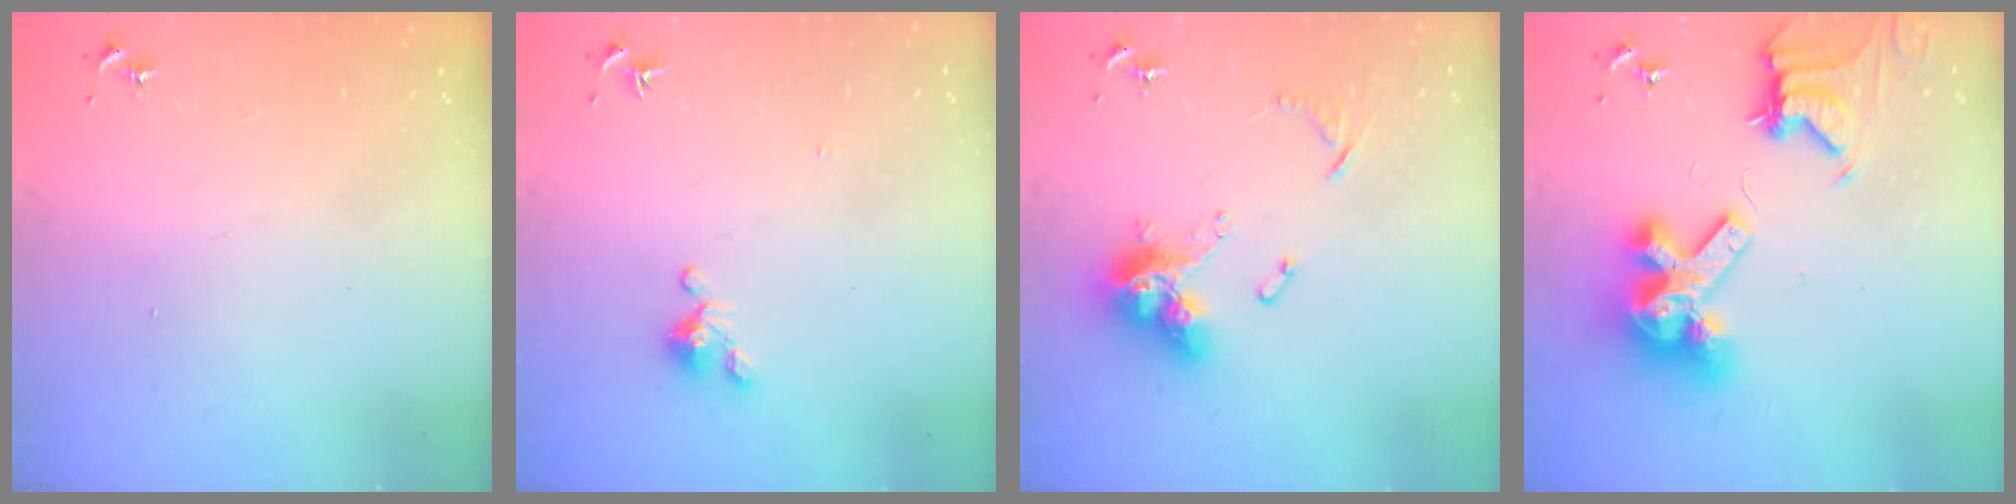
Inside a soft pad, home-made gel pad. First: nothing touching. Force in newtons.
{"total": 2.9, "press": 2.9, "slide": 0.4}
{"total": 16.0, "press": 16.0, "slide": 1.4}
{"total": 15.5, "press": 15.3, "slide": 1.9}